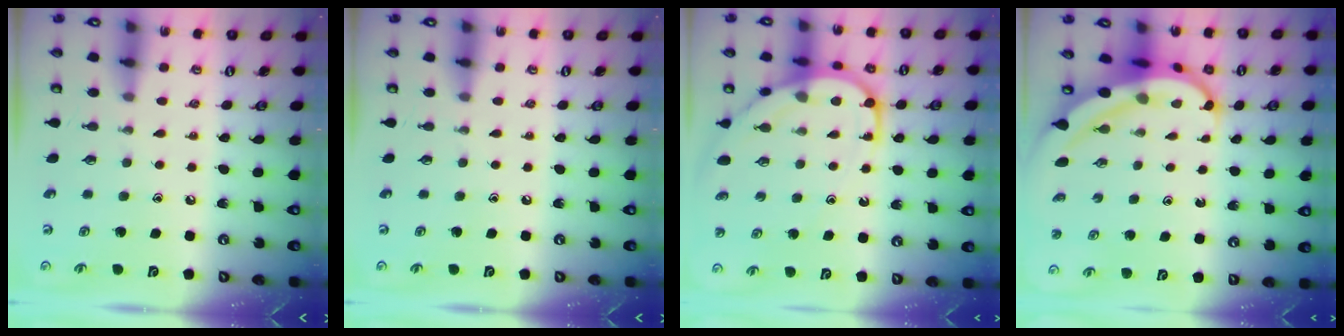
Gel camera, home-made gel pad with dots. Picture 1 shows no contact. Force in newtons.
{"total": 0.0}
{"total": 12.0, "press": 12.0, "slide": 1.3}
{"total": 7.6, "press": 7.5, "slide": 1.5}